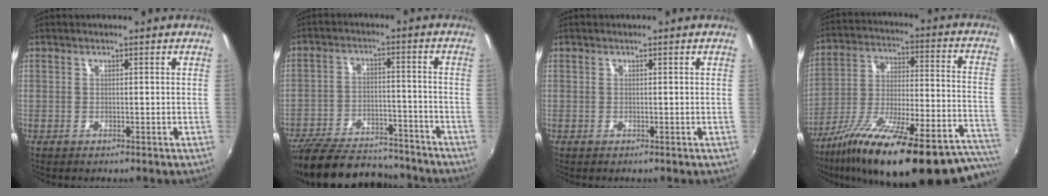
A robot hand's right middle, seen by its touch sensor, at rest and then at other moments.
{"total": 21.6, "force": [-18.5, 6.6, 9.0], "torque": [-0.190, -0.016, -0.269]}
{"total": 0.0}
{"total": 35.4, "force": [-27.7, 7.6, 20.7], "torque": [-0.292, -0.044, -0.398]}